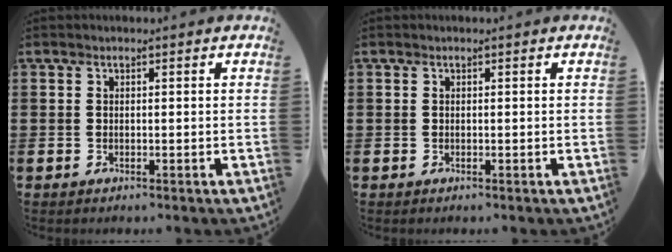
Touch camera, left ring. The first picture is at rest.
{"total": 0.0}